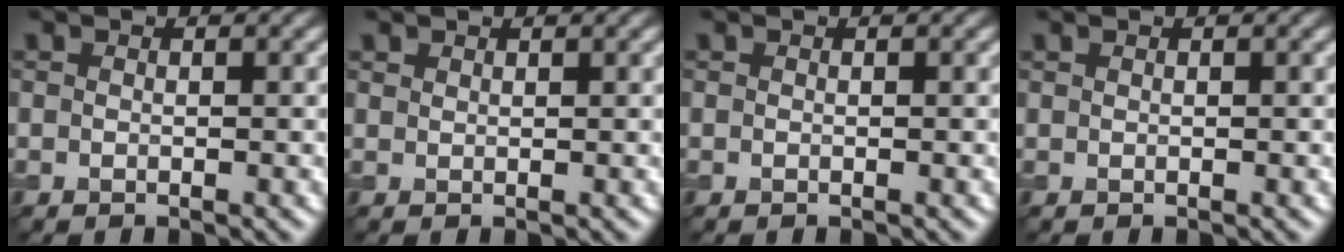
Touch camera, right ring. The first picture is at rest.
{"total": 0.8, "force": [0.8, 0.3, 0.0], "torque": [-0.003, 0.001, 0.017]}
{"total": 0.0}
{"total": 0.0}